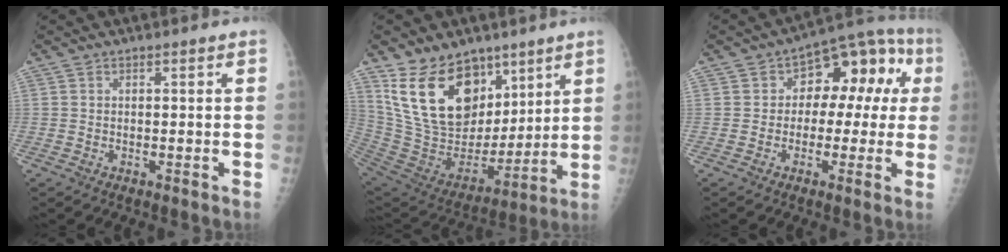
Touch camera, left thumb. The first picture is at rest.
{"total": 20.9, "force": [12.2, 12.8, 11.0], "torque": [-0.161, -0.061, 0.239]}
{"total": 12.2, "force": [1.1, 8.1, 9.1], "torque": [-0.059, 0.051, 0.001]}